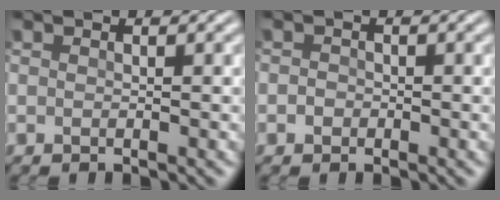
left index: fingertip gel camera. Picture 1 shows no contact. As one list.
[{"total": 0.9, "force": [-0.2, 0.9, 0.1], "torque": [0.001, 0.003, -0.007]}]